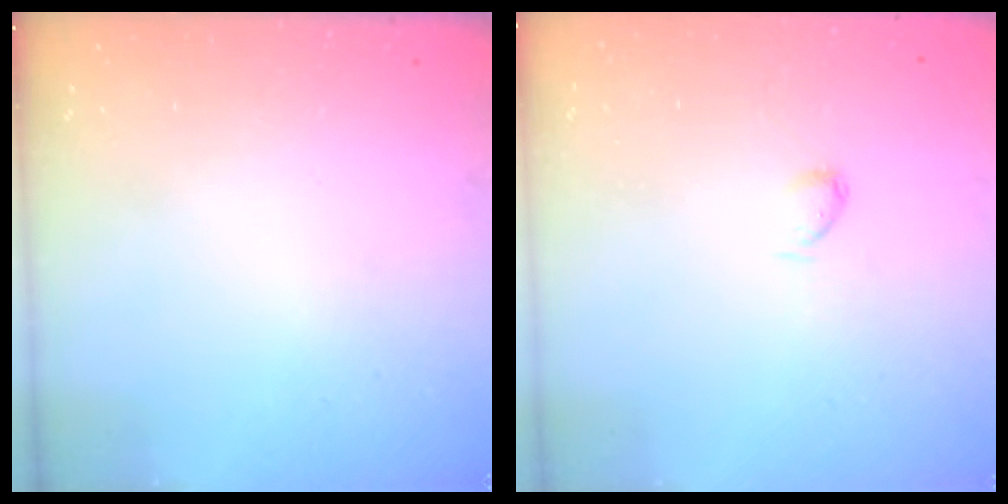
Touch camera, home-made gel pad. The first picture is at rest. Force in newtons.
{"total": 2.8, "press": 2.7, "slide": 0.4}